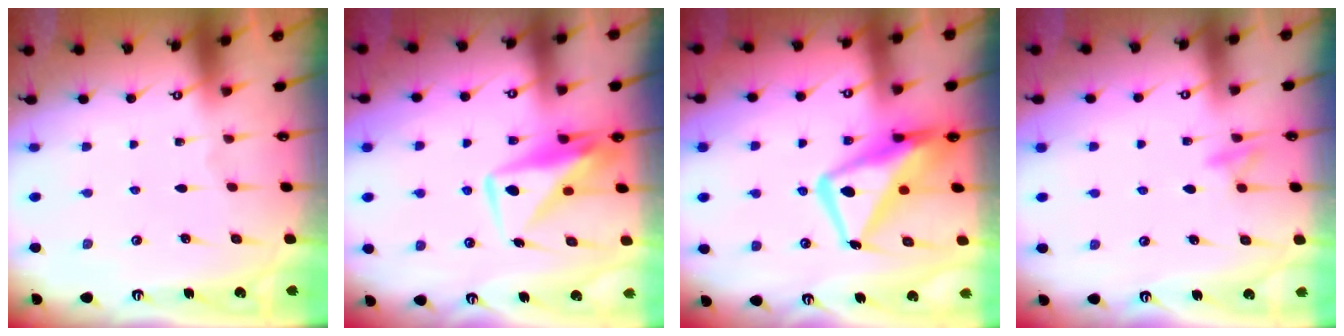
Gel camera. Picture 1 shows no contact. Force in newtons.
{"total": 10.4, "press": 10.3, "slide": 0.7}
{"total": 16.0, "press": 15.8, "slide": 2.0}
{"total": 8.6, "press": 8.5, "slide": 1.0}